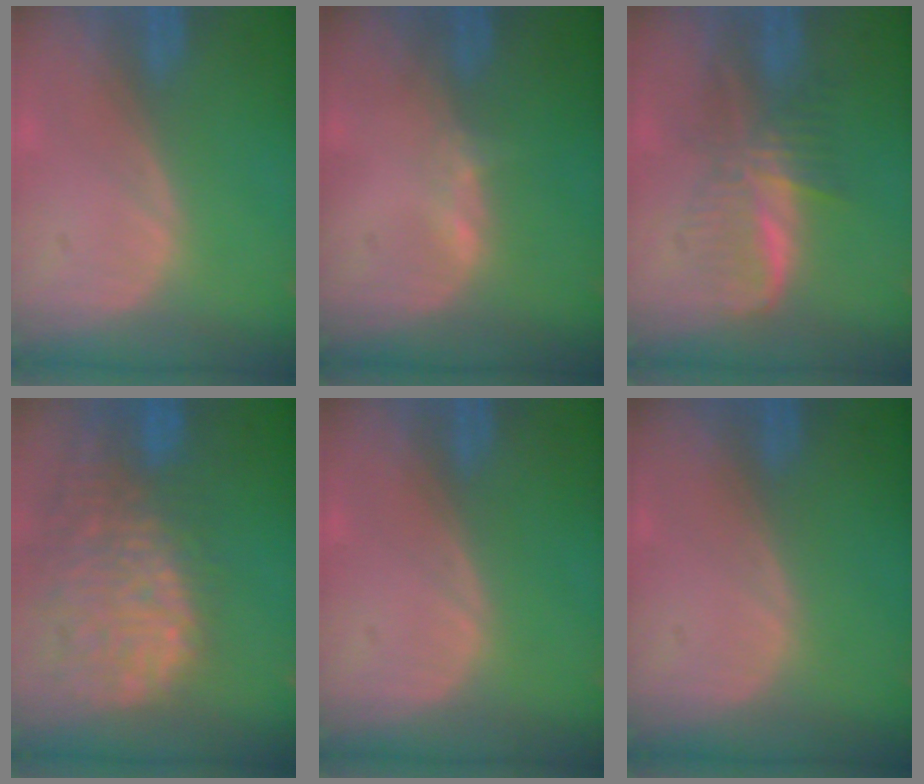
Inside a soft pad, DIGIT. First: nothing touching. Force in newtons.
{"total": 1.1, "press": 1.1, "slide": 0.3}
{"total": 6.0, "press": 5.9, "slide": 0.8}
{"total": 14.2, "press": 11.8, "slide": 7.9}
{"total": 0.0}
{"total": 0.0}